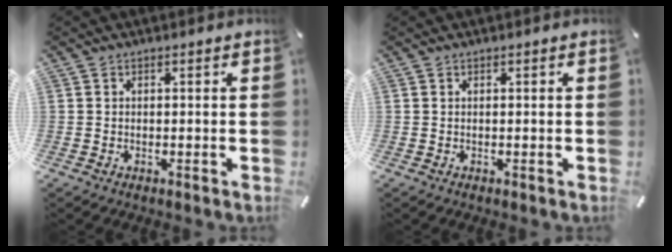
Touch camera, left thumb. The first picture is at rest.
{"total": 0.0}